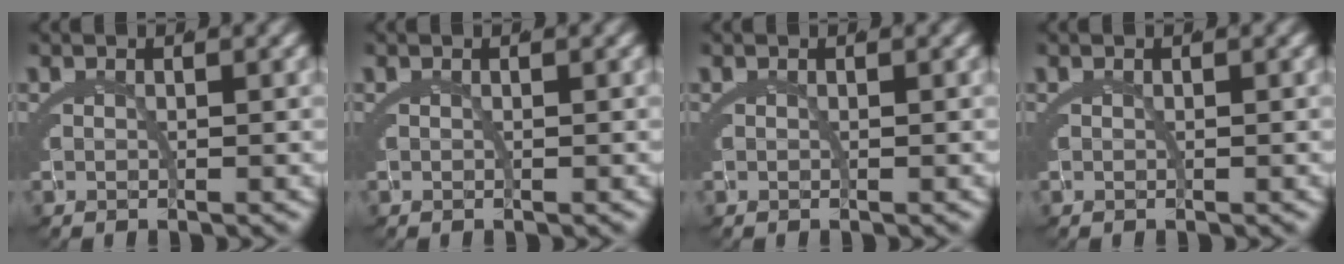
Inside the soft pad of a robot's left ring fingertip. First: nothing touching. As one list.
[{"total": 0.0}, {"total": 0.0}, {"total": 0.0}]